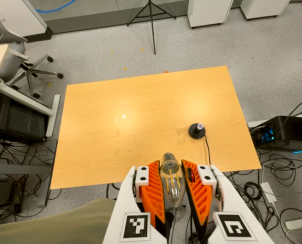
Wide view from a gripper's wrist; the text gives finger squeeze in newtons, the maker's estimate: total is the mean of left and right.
{"total": 19.3, "left": 20.2, "right": 18.4}